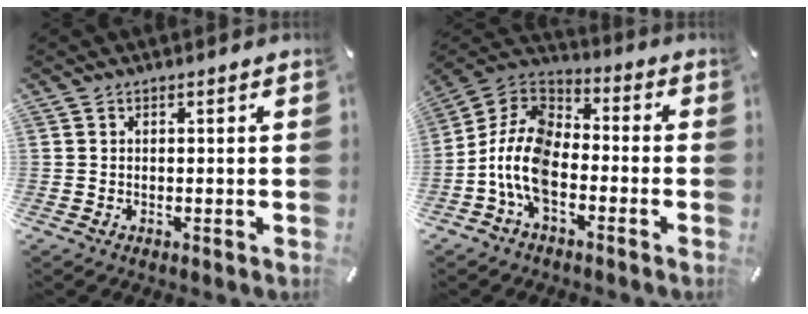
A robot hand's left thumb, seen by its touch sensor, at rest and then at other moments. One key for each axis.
{"total": 12.8, "fx": -6.0, "fy": 7.5, "fz": 8.4, "tx": -0.197, "ty": 0.011, "tz": -0.120}